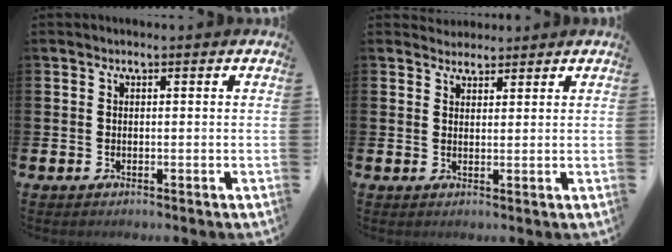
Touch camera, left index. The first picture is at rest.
{"total": 2.6, "force": [2.4, 0.9, -0.3], "torque": [0.013, -0.011, 0.043]}